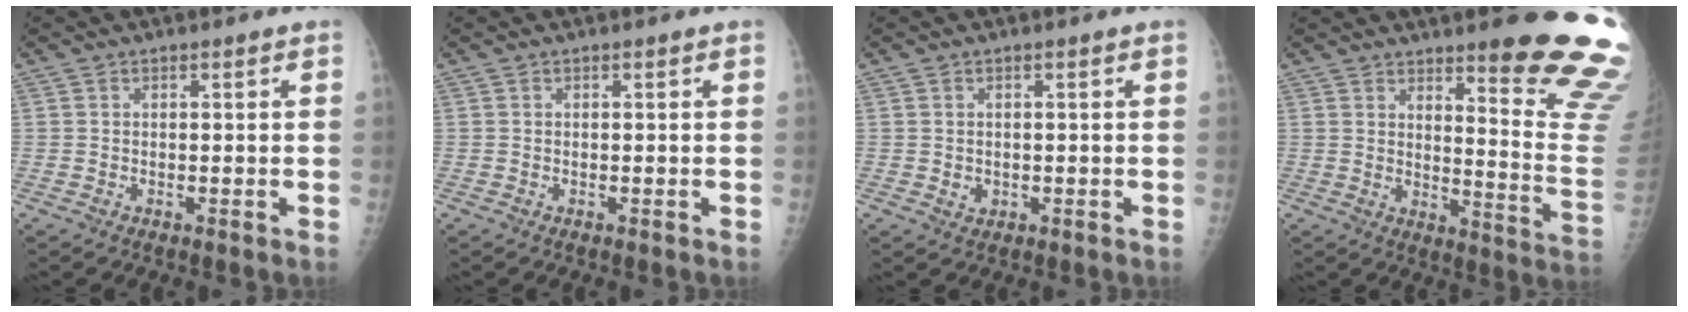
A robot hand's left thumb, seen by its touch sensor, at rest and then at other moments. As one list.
[{"total": 0.0}, {"total": 1.2, "force": [0.0, 1.0, 0.7], "torque": [-0.007, -0.001, 0.007]}, {"total": 18.4, "force": [13.4, 2.2, 12.3], "torque": [-0.127, -0.122, 0.173]}]